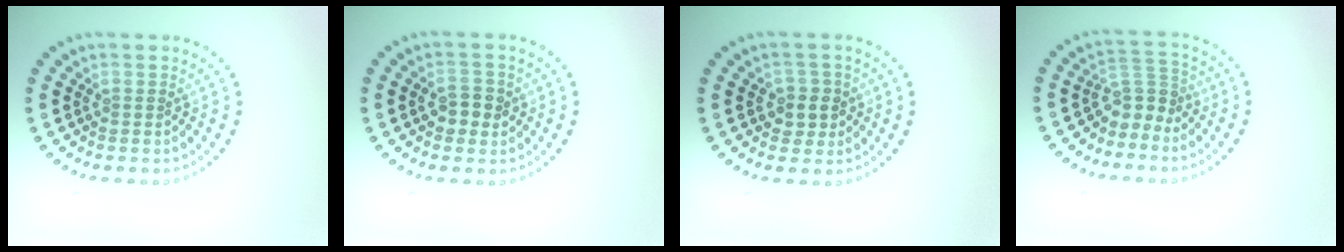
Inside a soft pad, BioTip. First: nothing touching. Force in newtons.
{"total": 2.3, "press": 2.3, "slide": 0.3}
{"total": 2.2, "press": 2.0, "slide": 1.0}
{"total": 2.7, "press": 2.0, "slide": 1.9}